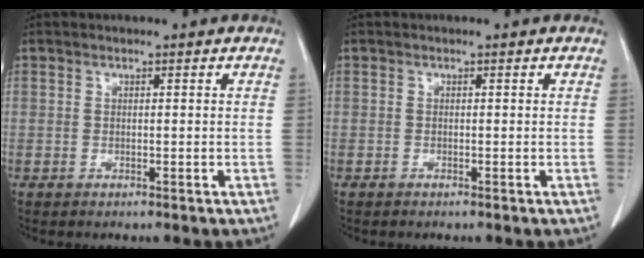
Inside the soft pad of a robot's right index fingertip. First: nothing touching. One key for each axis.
{"total": 0.0}